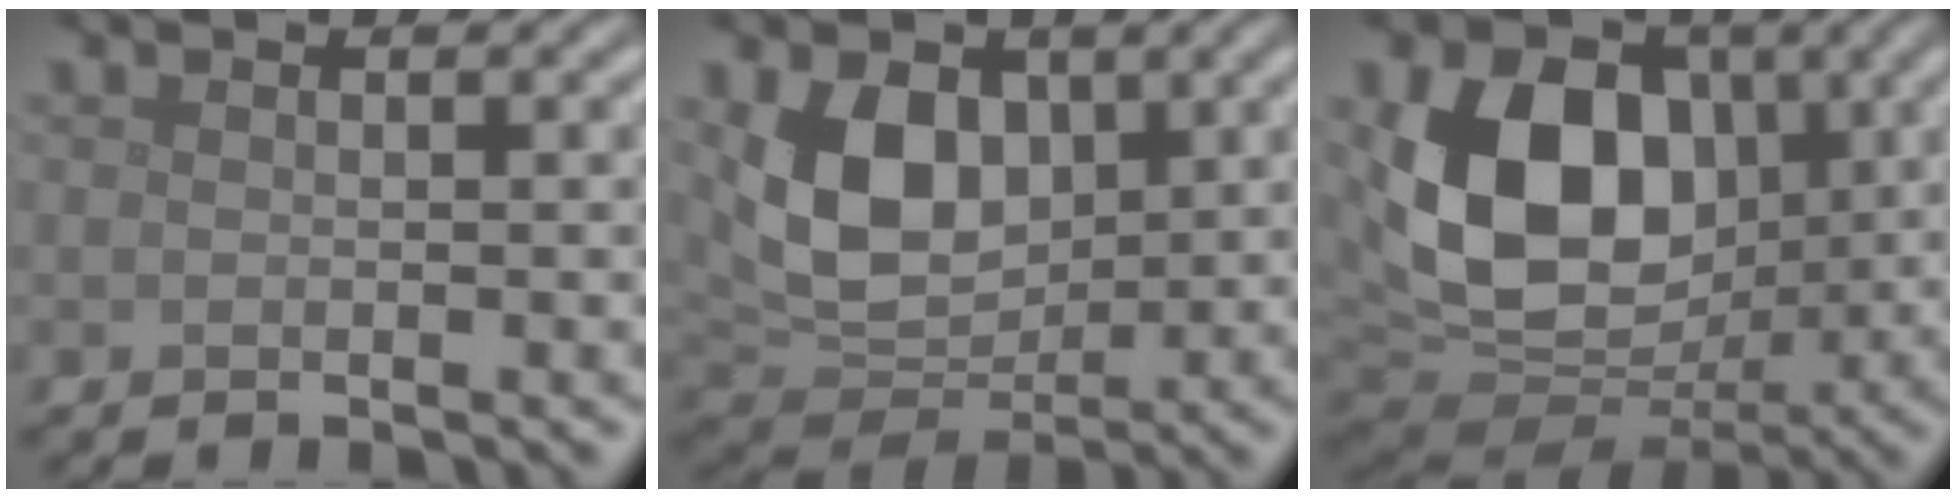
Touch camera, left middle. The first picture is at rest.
{"total": 6.9, "force": [1.7, 4.7, 4.7], "torque": [-0.093, -0.009, 0.037]}
{"total": 12.4, "force": [1.8, 9.0, 8.2], "torque": [-0.148, -0.010, 0.033]}